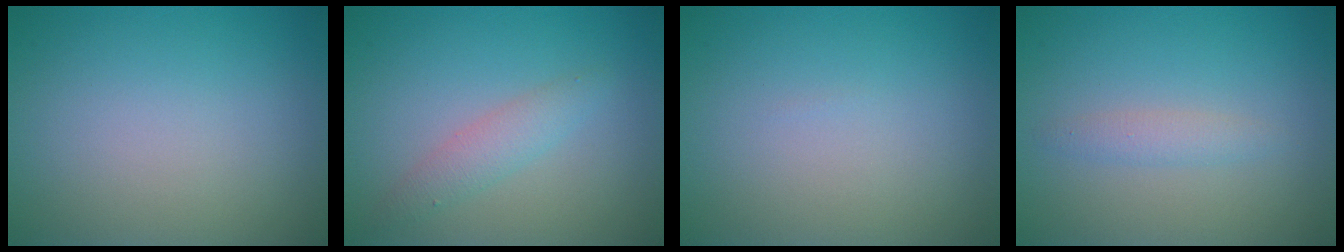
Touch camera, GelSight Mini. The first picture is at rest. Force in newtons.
{"total": 2.0, "press": 2.0, "slide": 0.0}
{"total": 0.0}
{"total": 1.4, "press": 1.4, "slide": 0.0}